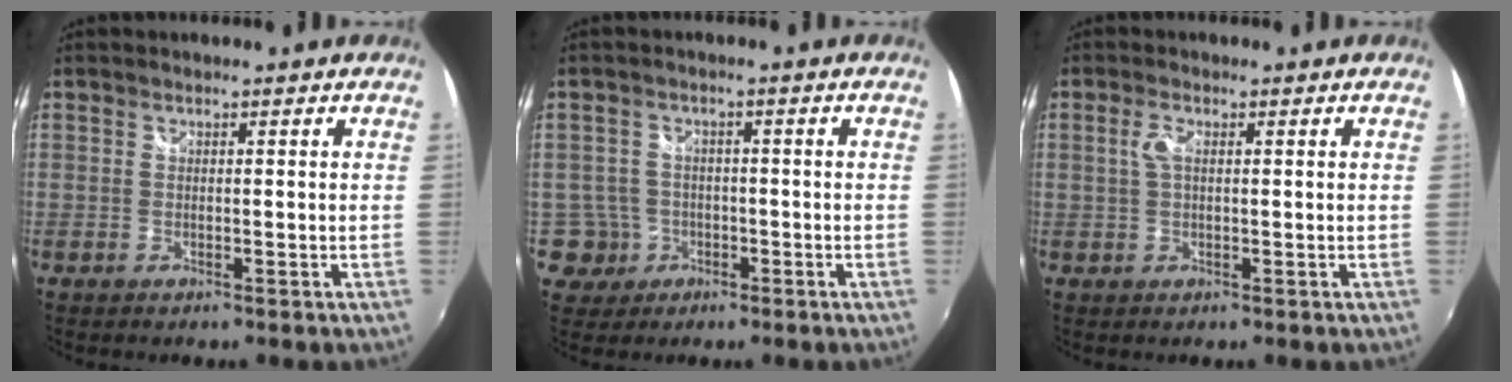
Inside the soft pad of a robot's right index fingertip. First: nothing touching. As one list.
[{"total": 5.4, "force": [-1.8, 5.1, 0.3], "torque": [-0.018, 0.017, -0.026]}, {"total": 2.3, "force": [0.5, 0.9, 2.1], "torque": [-0.043, 0.002, 0.007]}]